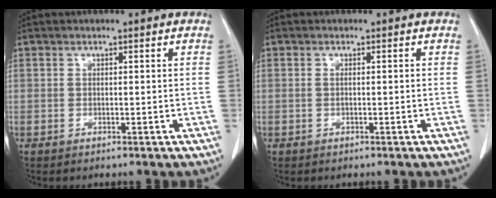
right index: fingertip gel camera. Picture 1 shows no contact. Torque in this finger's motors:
{"motor_torque": [-0.31, 0.10, -0.02, -0.01]}